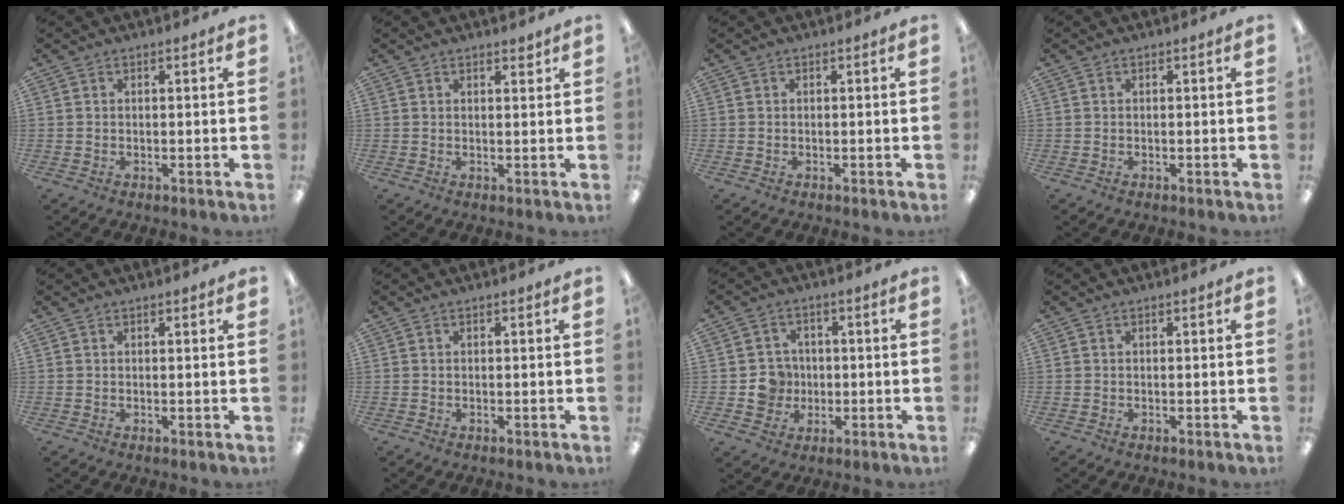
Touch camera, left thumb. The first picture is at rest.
{"total": 1.6, "force": [1.4, 0.4, 0.6], "torque": [-0.006, -0.005, 0.024]}
{"total": 0.0}
{"total": 0.0}
{"total": 0.8, "force": [0.6, 0.1, 0.5], "torque": [-0.003, -0.003, 0.008]}
{"total": 0.0}
{"total": 6.3, "force": [-0.7, 6.0, 1.5], "torque": [-0.023, 0.011, -0.007]}
{"total": 0.0}